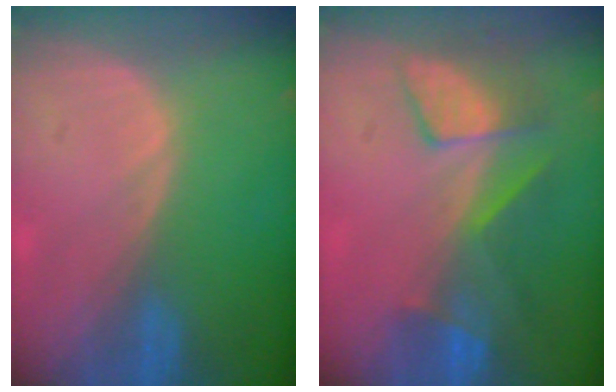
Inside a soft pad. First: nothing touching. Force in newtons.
{"total": 8.1, "press": 7.2, "slide": 3.7}